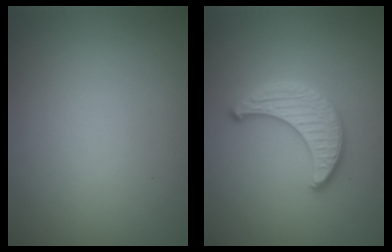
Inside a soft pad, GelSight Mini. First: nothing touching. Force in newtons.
{"total": 3.4, "press": 3.4, "slide": 0.5}